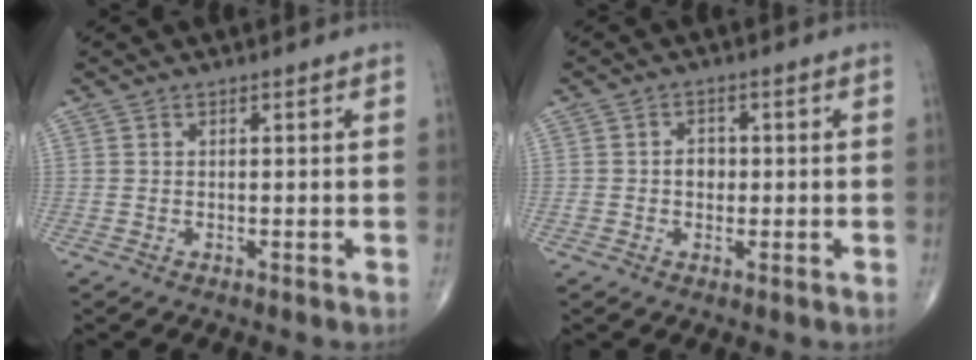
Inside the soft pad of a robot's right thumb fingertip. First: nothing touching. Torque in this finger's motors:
{"motor_torque": [0.45, 0.72, 0.29, 0.04, 0.04]}